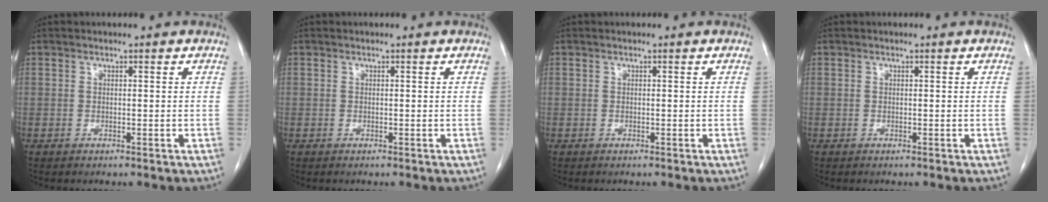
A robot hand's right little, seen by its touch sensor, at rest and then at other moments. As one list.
[{"total": 0.0}, {"total": 0.0}, {"total": 0.0}]